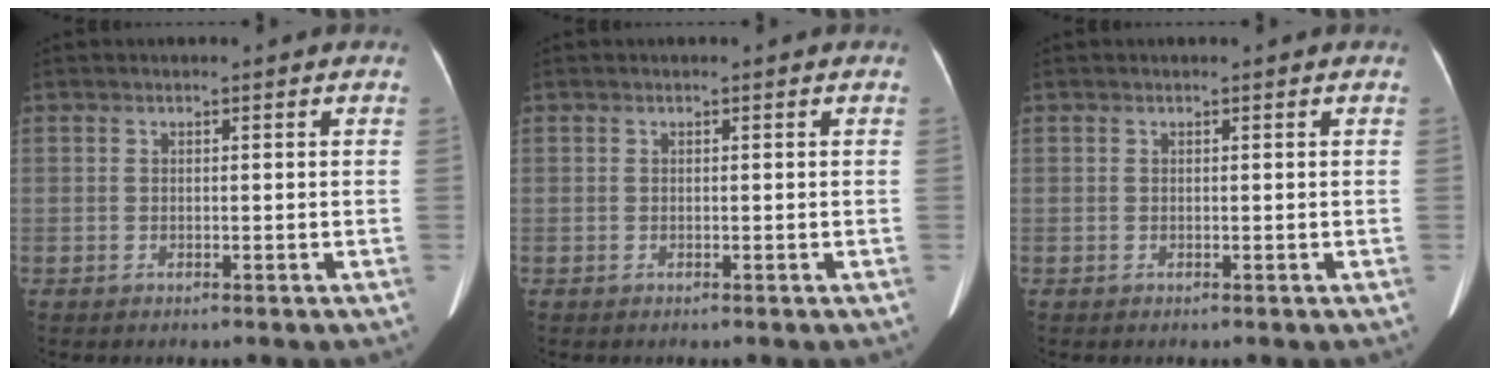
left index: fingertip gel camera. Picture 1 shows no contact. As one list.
[{"total": 0.0}, {"total": 0.0}]